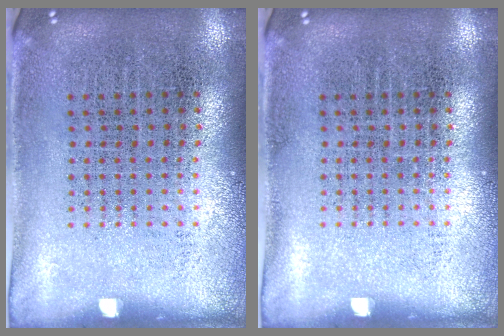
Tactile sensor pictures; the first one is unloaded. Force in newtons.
{"total": 0.0}